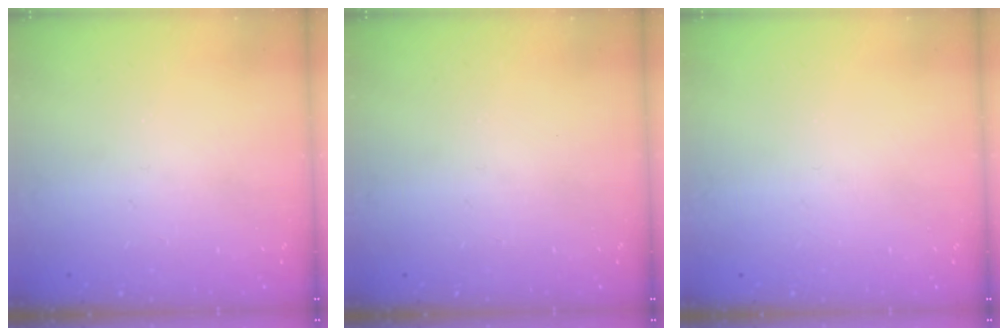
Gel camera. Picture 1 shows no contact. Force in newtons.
{"total": 0.0}
{"total": 0.0}